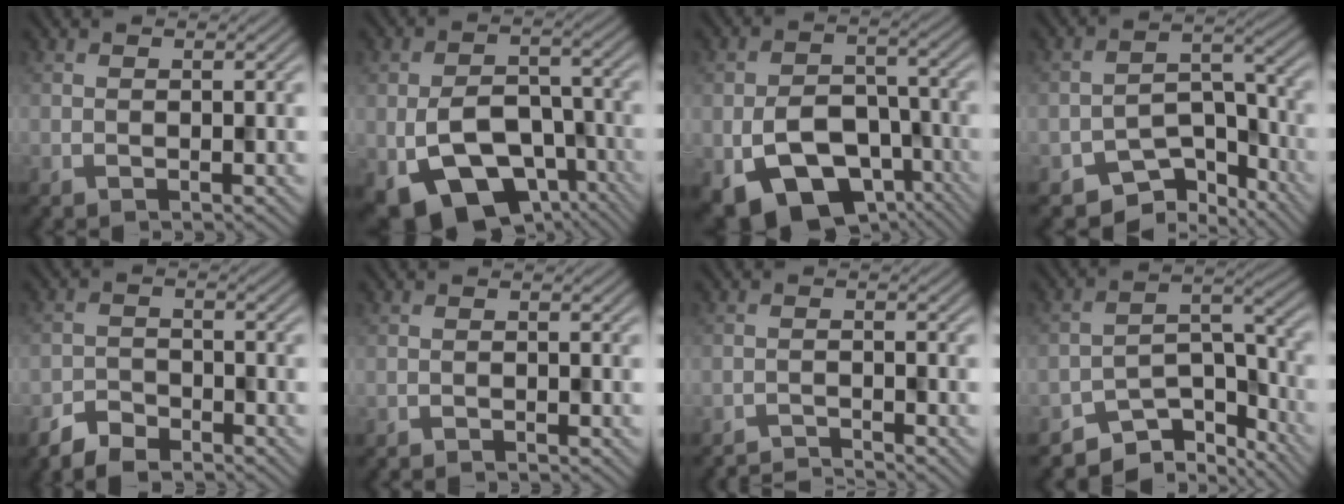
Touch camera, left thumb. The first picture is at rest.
{"total": 12.2, "force": [-5.2, 7.3, 8.2], "torque": [-0.168, -0.026, -0.082]}
{"total": 12.3, "force": [-5.8, 7.6, 7.7], "torque": [-0.156, -0.022, -0.096]}
{"total": 7.9, "force": [-5.8, 4.0, 3.6], "torque": [-0.047, -0.007, -0.103]}
{"total": 3.9, "force": [-3.4, 1.4, 1.3], "torque": [-0.024, -0.003, -0.072]}
{"total": 0.7, "force": [-0.7, -0.1, 0.1], "torque": [0.000, 0.001, -0.015]}
{"total": 2.7, "force": [-2.6, 0.1, 0.6], "torque": [-0.005, 0.002, -0.053]}
{"total": 8.7, "force": [-7.1, 3.3, 3.8], "torque": [-0.051, -0.004, -0.129]}